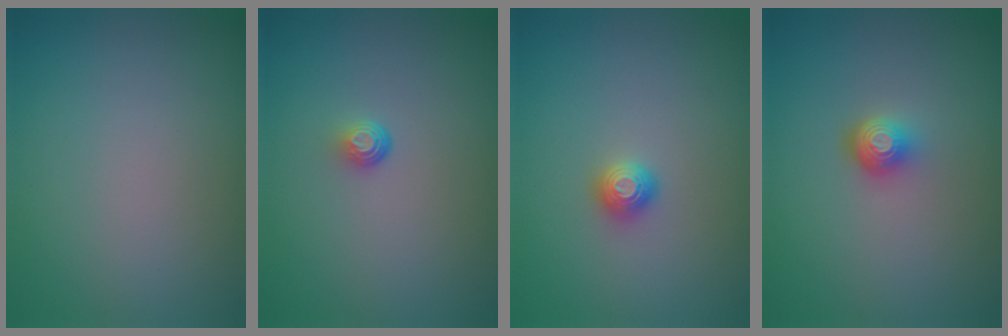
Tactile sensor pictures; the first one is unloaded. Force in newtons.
{"total": 1.0, "press": 0.6, "slide": 0.8}
{"total": 1.2, "press": 1.1, "slide": 0.2}
{"total": 2.3, "press": 1.5, "slide": 1.8}